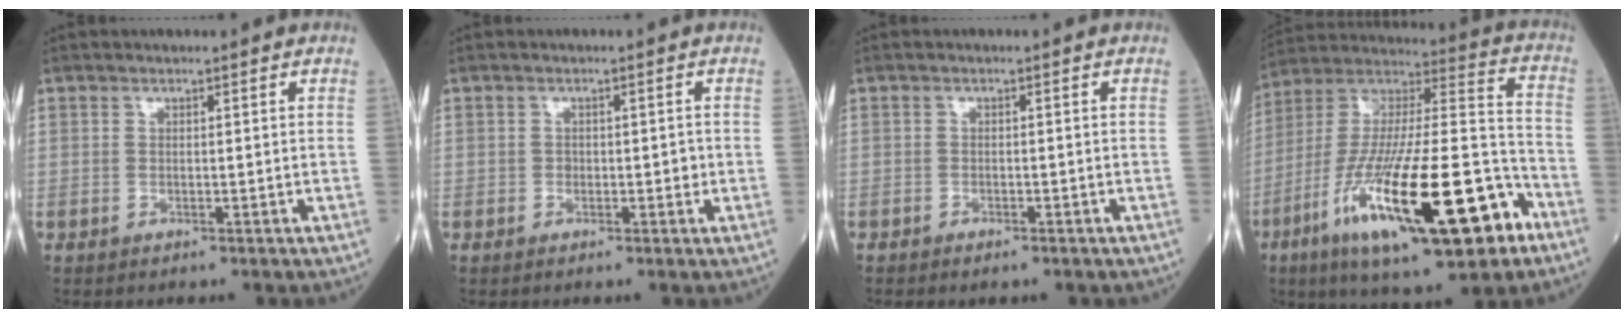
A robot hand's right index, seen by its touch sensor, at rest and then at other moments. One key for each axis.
{"total": 1.4, "fx": -0.3, "fy": 1.0, "fz": 1.0, "tx": -0.010, "ty": 0.003, "tz": -0.003}
{"total": 1.5, "fx": -1.2, "fy": 0.6, "fz": 0.7, "tx": -0.009, "ty": 0.000, "tz": -0.013}
{"total": 28.5, "fx": -12.7, "fy": 5.5, "fz": 24.9, "tx": -0.436, "ty": -0.036, "tz": -0.208}